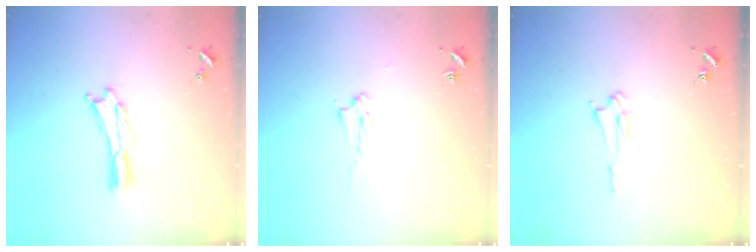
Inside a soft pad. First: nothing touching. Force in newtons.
{"total": 2.0, "press": 2.0, "slide": 0.2}
{"total": 2.4, "press": 2.4, "slide": 0.3}